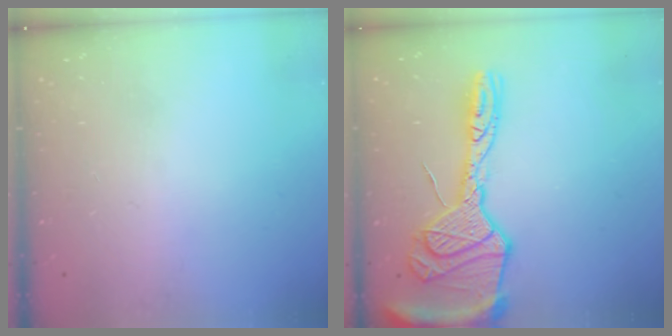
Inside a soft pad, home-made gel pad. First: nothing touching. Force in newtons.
{"total": 22.2, "press": 22.1, "slide": 2.0}